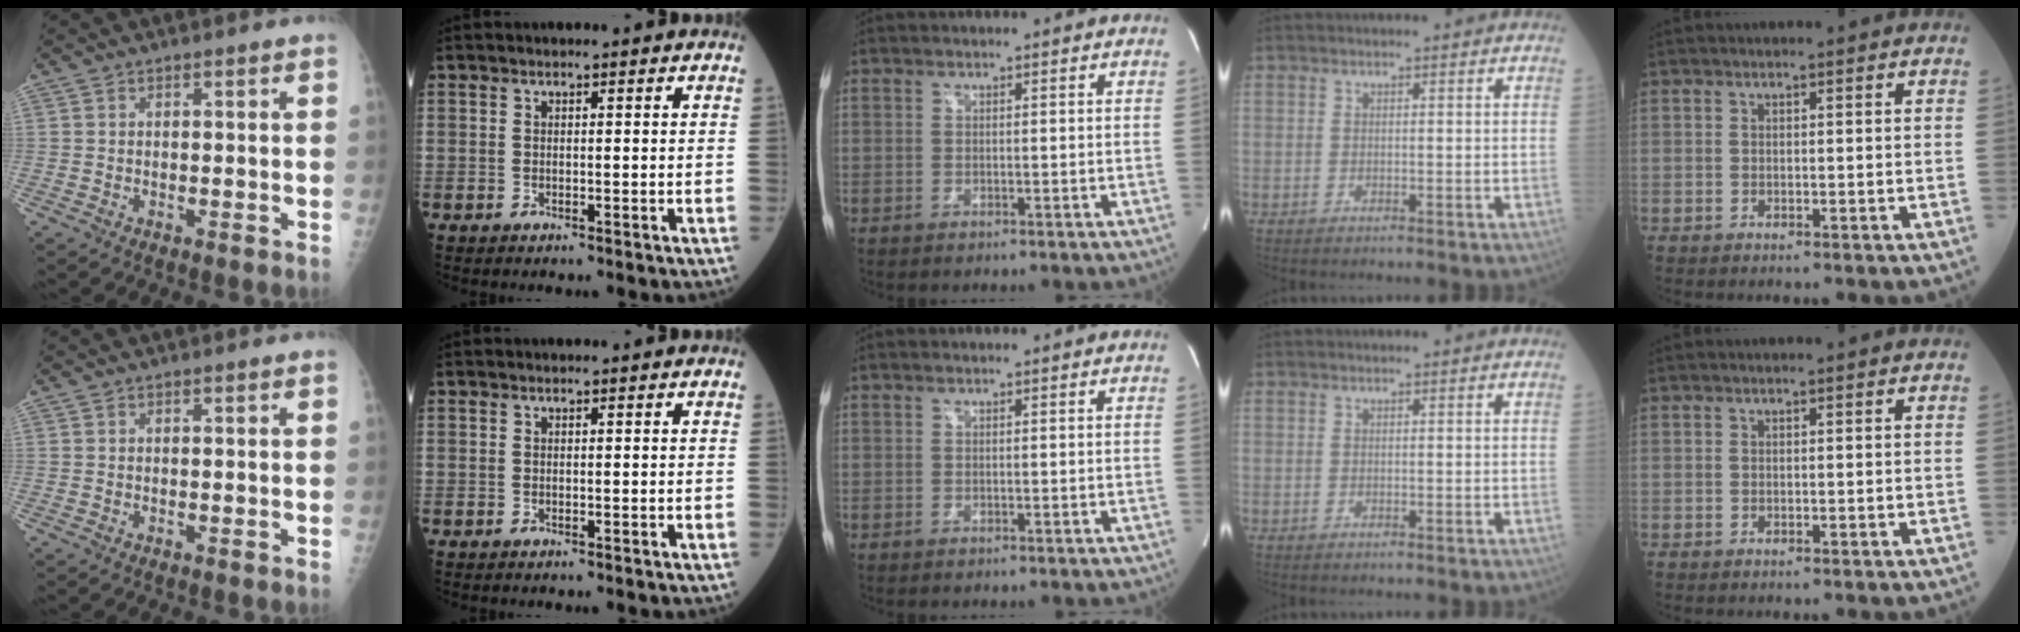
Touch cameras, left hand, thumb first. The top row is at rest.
{}